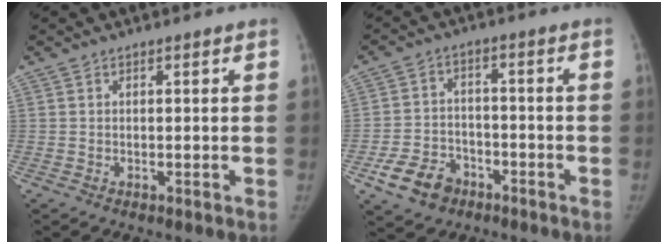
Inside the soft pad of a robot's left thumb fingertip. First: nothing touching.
{"total": 8.7, "force": [-4.9, 6.3, 3.6], "torque": [-0.051, 0.029, -0.081]}